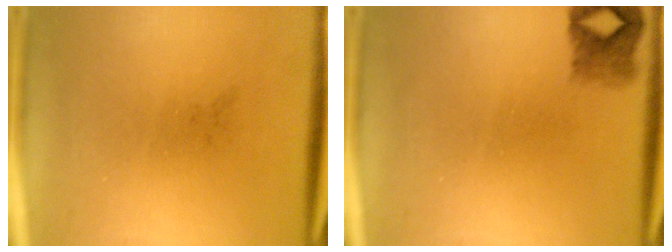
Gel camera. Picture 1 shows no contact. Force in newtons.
{"total": 2.3}